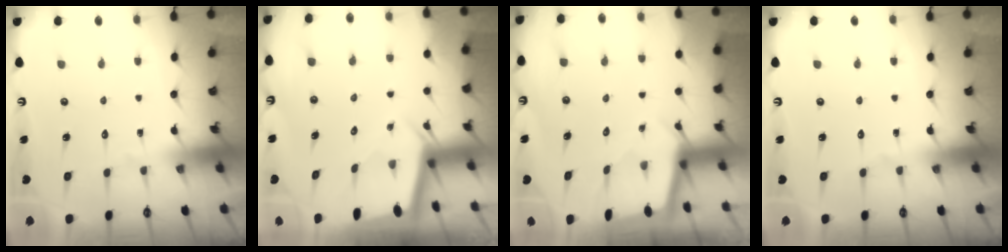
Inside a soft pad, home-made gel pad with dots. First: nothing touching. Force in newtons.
{"total": 1.8, "press": 1.8, "slide": 0.1}
{"total": 1.8, "press": 1.8, "slide": 0.3}
{"total": 0.0}